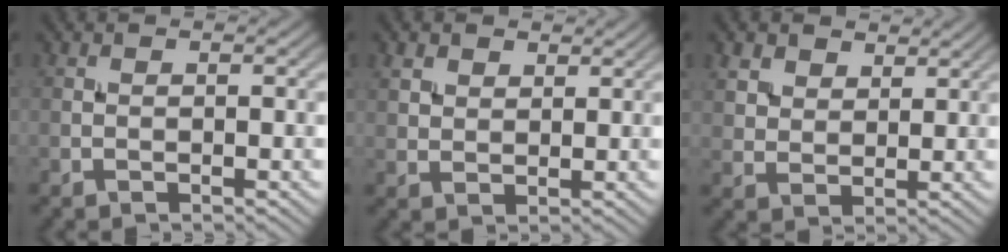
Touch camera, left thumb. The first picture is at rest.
{"total": 3.3, "force": [2.2, 2.0, 1.4], "torque": [-0.036, 0.004, 0.050]}
{"total": 5.1, "force": [3.4, 3.1, 2.1], "torque": [-0.060, -0.010, 0.080]}